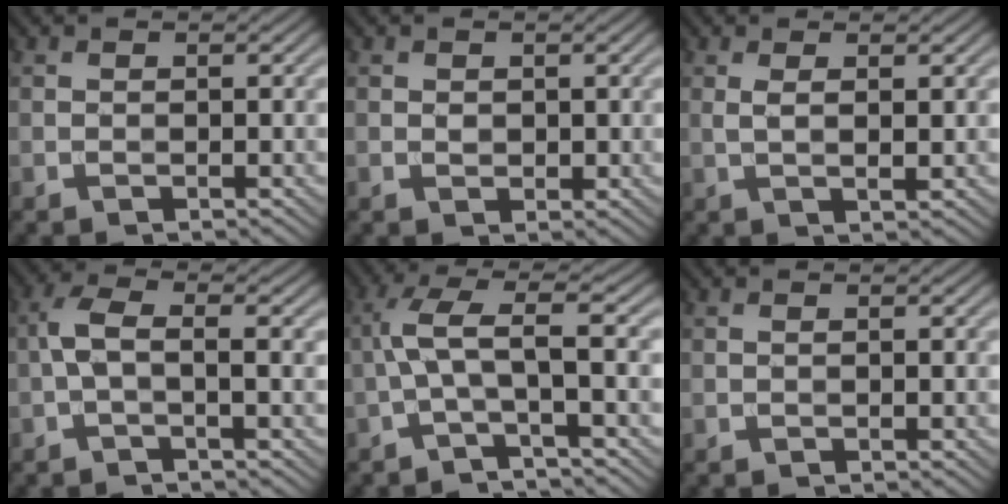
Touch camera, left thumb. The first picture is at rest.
{"total": 1.1, "force": [0.3, 0.9, 0.6], "torque": [-0.013, -0.004, 0.007]}
{"total": 2.2, "force": [0.8, 0.4, 2.0], "torque": [-0.043, -0.001, 0.017]}
{"total": 3.5, "force": [-0.5, 0.9, 3.3], "torque": [-0.073, 0.009, -0.018]}
{"total": 5.4, "force": [-1.0, 0.9, 5.3], "torque": [-0.106, 0.022, -0.035]}
{"total": 0.0}